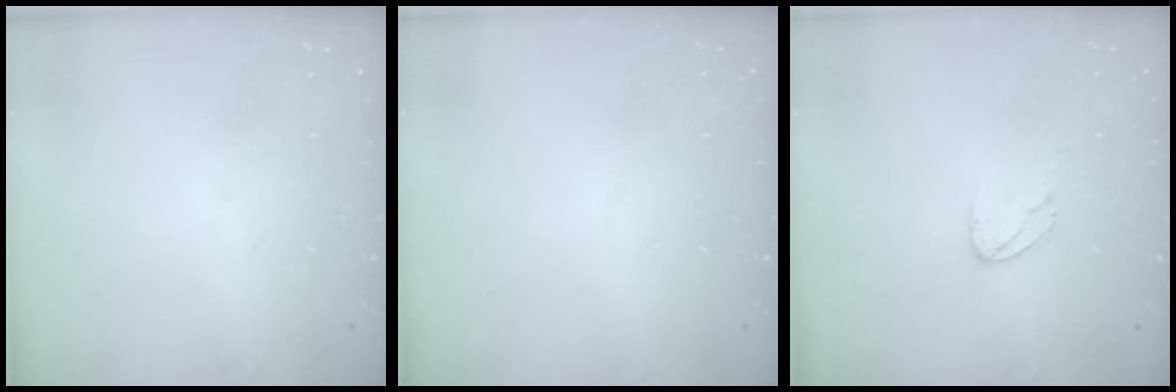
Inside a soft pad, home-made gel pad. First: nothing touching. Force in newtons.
{"total": 0.0}
{"total": 5.8, "press": 5.8, "slide": 0.4}